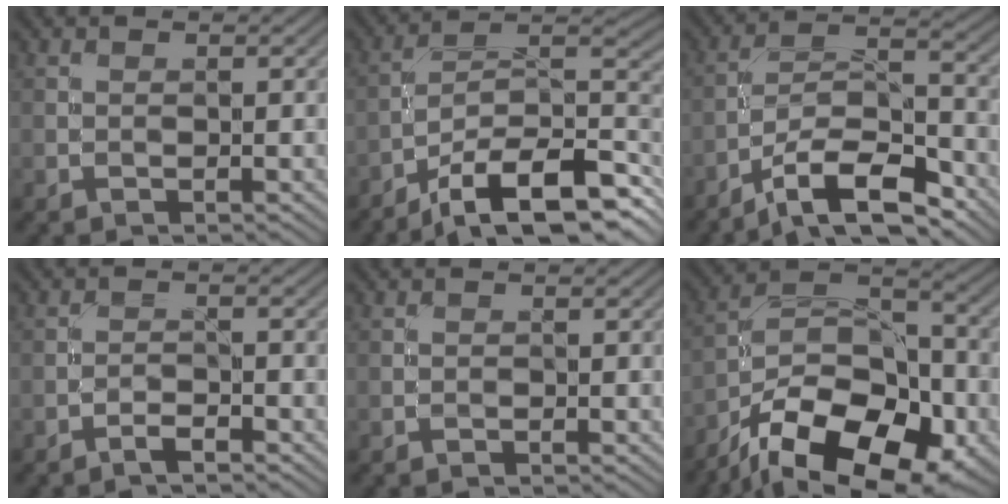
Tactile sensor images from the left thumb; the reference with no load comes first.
{"total": 14.6, "force": [-9.5, 5.1, 9.9], "torque": [-0.177, -0.009, -0.164]}
{"total": 11.2, "force": [-8.1, 3.3, 7.1], "torque": [-0.120, 0.006, -0.157]}
{"total": 1.9, "force": [-1.6, 0.2, 0.9], "torque": [-0.018, 0.004, -0.035]}
{"total": 0.0}
{"total": 18.0, "force": [-11.2, 9.1, 10.7], "torque": [-0.188, -0.033, -0.179]}